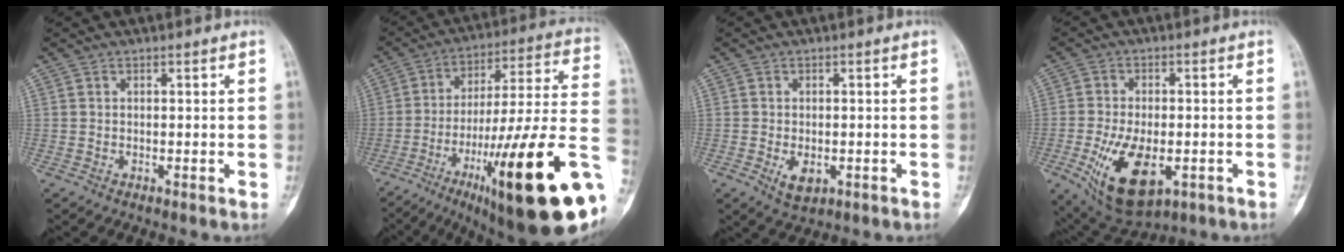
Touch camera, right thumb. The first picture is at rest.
{"total": 31.1, "force": [-11.2, 5.4, 28.5], "torque": [-0.384, 0.037, -0.165]}
{"total": 3.8, "force": [-1.2, 2.2, 2.8], "torque": [-0.035, -0.005, -0.014]}
{"total": 13.5, "force": [-4.5, 6.9, 10.7], "torque": [-0.177, -0.002, -0.061]}